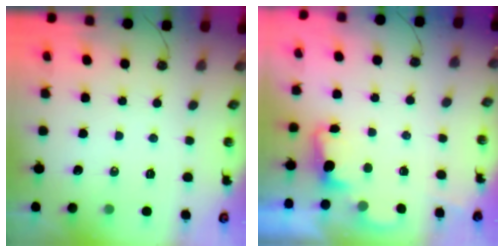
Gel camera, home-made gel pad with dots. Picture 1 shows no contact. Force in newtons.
{"total": 2.2, "press": 2.1, "slide": 0.7}